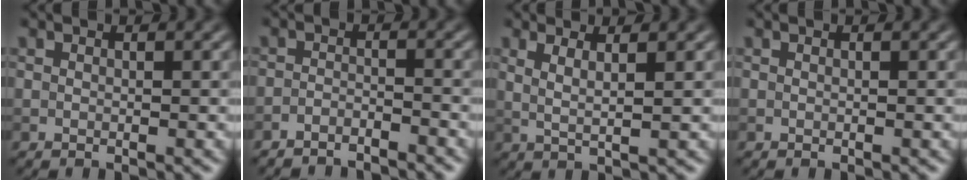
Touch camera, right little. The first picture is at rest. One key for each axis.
{"total": 2.4, "fx": -2.3, "fy": 0.3, "fz": 0.6, "tx": -0.005, "ty": -0.003, "tz": -0.040}
{"total": 2.3, "fx": 1.0, "fy": 0.6, "fz": 2.0, "tx": -0.029, "ty": -0.004, "tz": 0.015}
{"total": 0.0}